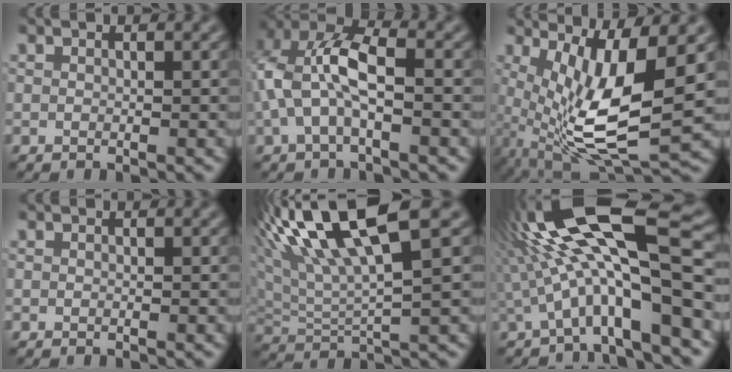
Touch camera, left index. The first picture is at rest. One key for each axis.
{"total": 5.9, "fx": -0.3, "fy": 2.9, "fz": 5.1, "tx": -0.122, "ty": 0.018, "tz": -0.010}
{"total": 10.4, "fx": 0.7, "fy": 3.2, "fz": 9.9, "tx": -0.186, "ty": -0.018, "tz": 0.020}
{"total": 0.0}
{"total": 11.6, "fx": 6.0, "fy": 3.0, "fz": 9.5, "tx": -0.179, "ty": 0.027, "tz": 0.107}
{"total": 13.6, "fx": 0.7, "fy": 3.2, "fz": 13.2, "tx": -0.222, "ty": 0.034, "tz": 0.012}